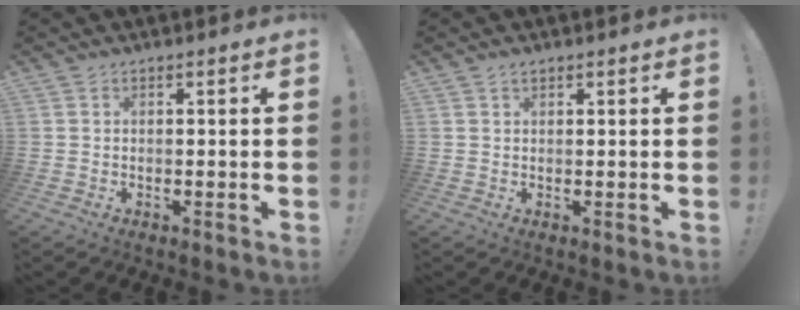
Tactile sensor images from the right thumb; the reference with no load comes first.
{"total": 1.1, "force": [0.8, 0.4, 0.5], "torque": [-0.008, -0.002, 0.015]}